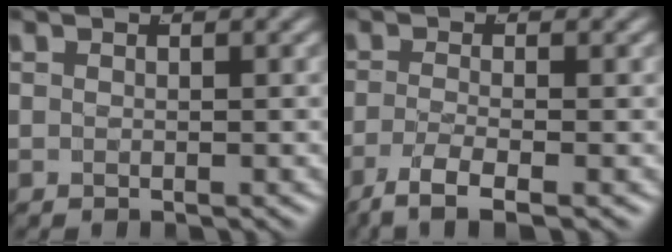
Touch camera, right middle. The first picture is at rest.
{"total": 4.8, "force": [-3.4, 1.1, 3.2], "torque": [-0.065, -0.027, -0.042]}